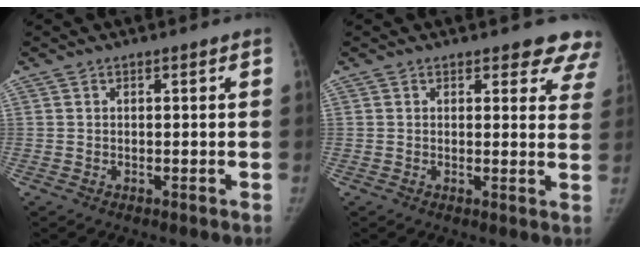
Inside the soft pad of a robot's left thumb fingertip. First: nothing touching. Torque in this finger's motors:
{"motor_torque": [0.63, -0.28, 0.79, -0.77, 0.12]}